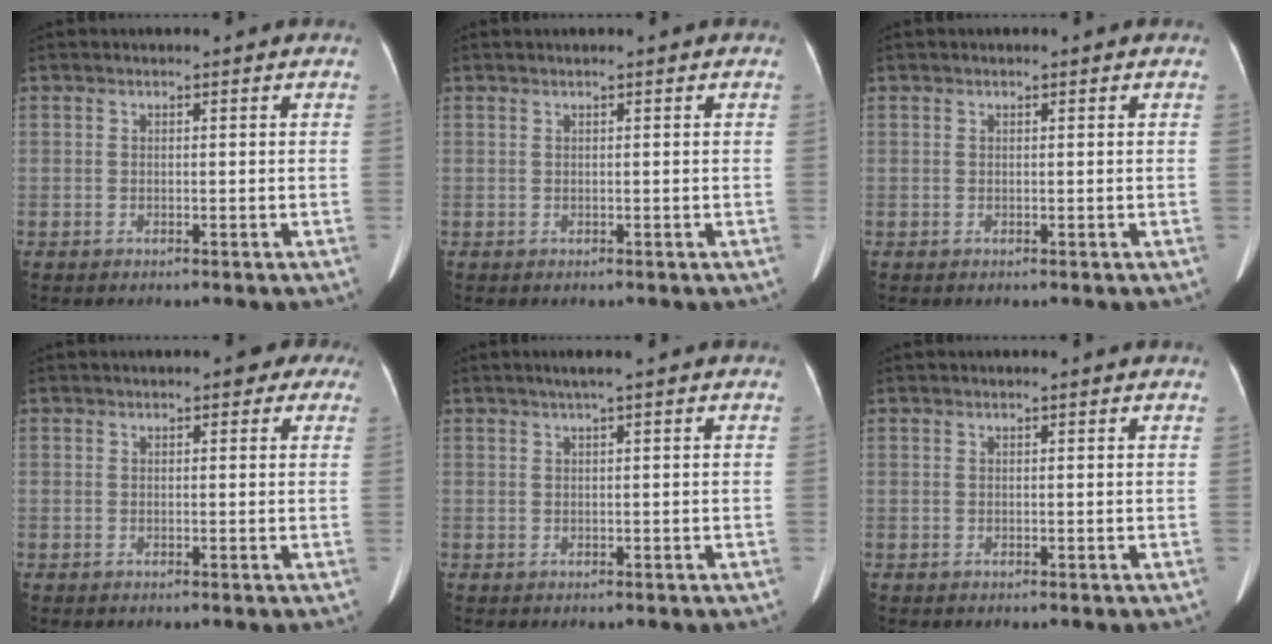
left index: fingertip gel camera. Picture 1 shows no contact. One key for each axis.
{"total": 0.6, "fx": 0.5, "fy": -0.1, "fz": 0.3, "tx": -0.009, "ty": 0.007, "tz": 0.011}
{"total": 0.0}
{"total": 4.0, "fx": 2.8, "fy": 2.0, "fz": 2.2, "tx": -0.013, "ty": 0.014, "tz": 0.024}
{"total": 1.6, "fx": 1.0, "fy": -0.3, "fz": 1.3, "tx": -0.027, "ty": 0.009, "tz": 0.019}
{"total": 0.7, "fx": 0.6, "fy": -0.1, "fz": 0.3, "tx": -0.011, "ty": 0.006, "tz": 0.015}